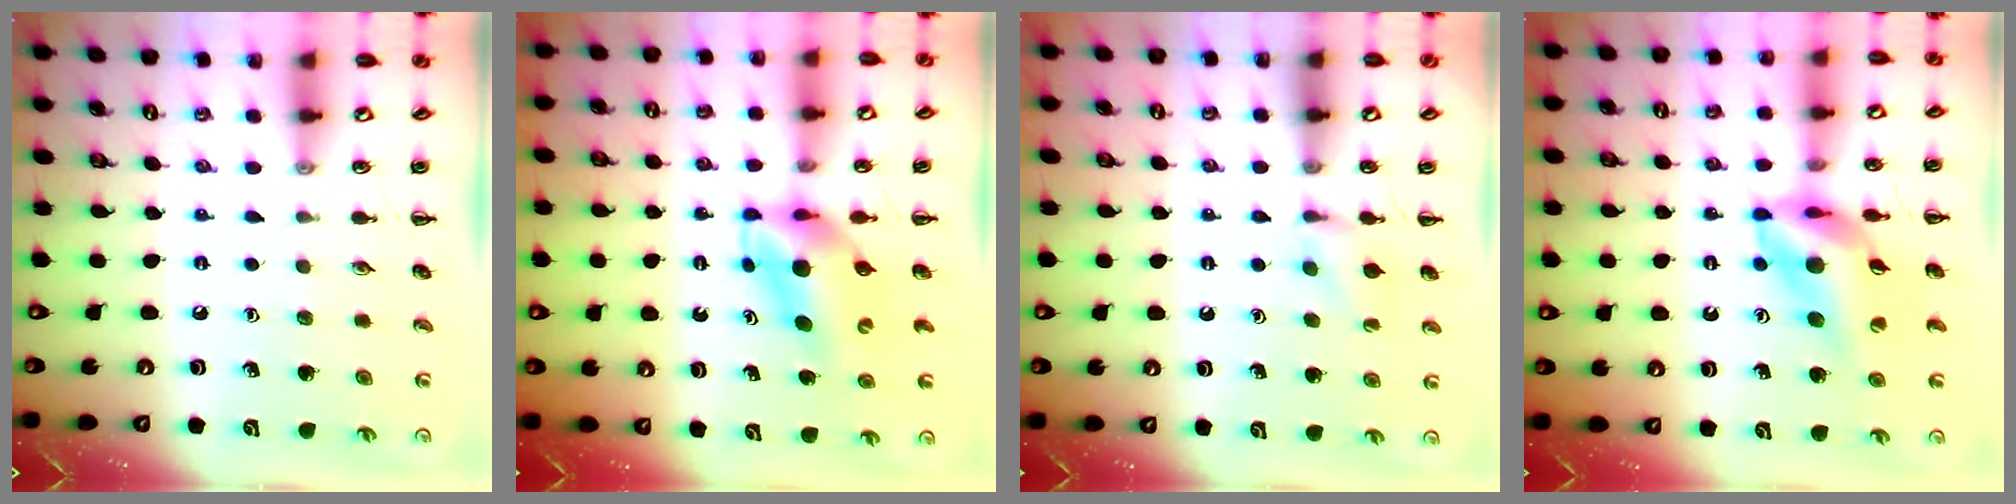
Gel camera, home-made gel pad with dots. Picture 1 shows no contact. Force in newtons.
{"total": 4.9, "press": 4.7, "slide": 1.1}
{"total": 6.0, "press": 5.7, "slide": 2.0}
{"total": 11.6, "press": 11.0, "slide": 3.8}